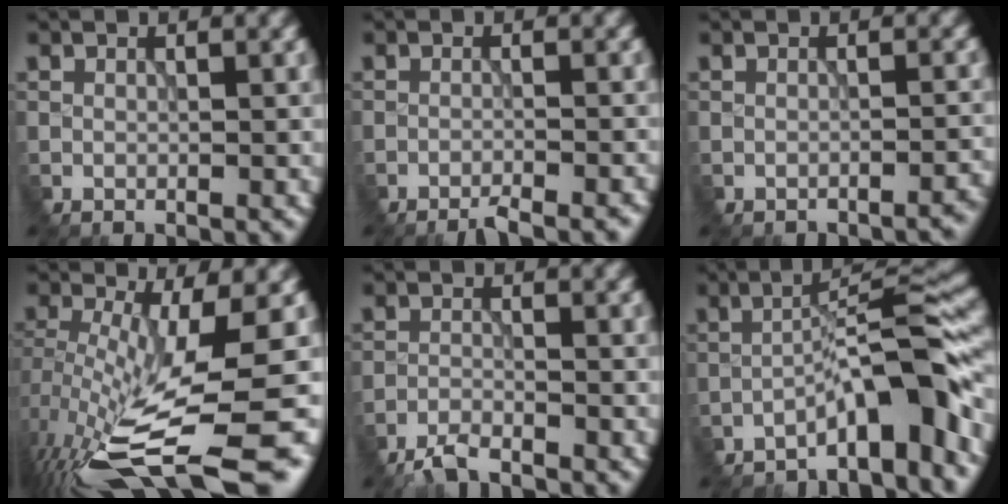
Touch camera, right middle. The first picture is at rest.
{"total": 2.9, "force": [-2.6, 0.1, 1.1], "torque": [-0.021, 0.010, -0.047]}
{"total": 1.7, "force": [-1.7, 0.2, 0.3], "torque": [0.001, 0.010, -0.028]}
{"total": 10.6, "force": [-4.7, 2.5, 9.2], "torque": [-0.201, -0.016, -0.059]}
{"total": 2.6, "force": [-2.6, 0.0, 0.0], "torque": [-0.011, 0.002, -0.059]}
{"total": 7.3, "force": [-5.2, 0.8, 5.1], "torque": [-0.072, 0.030, -0.089]}